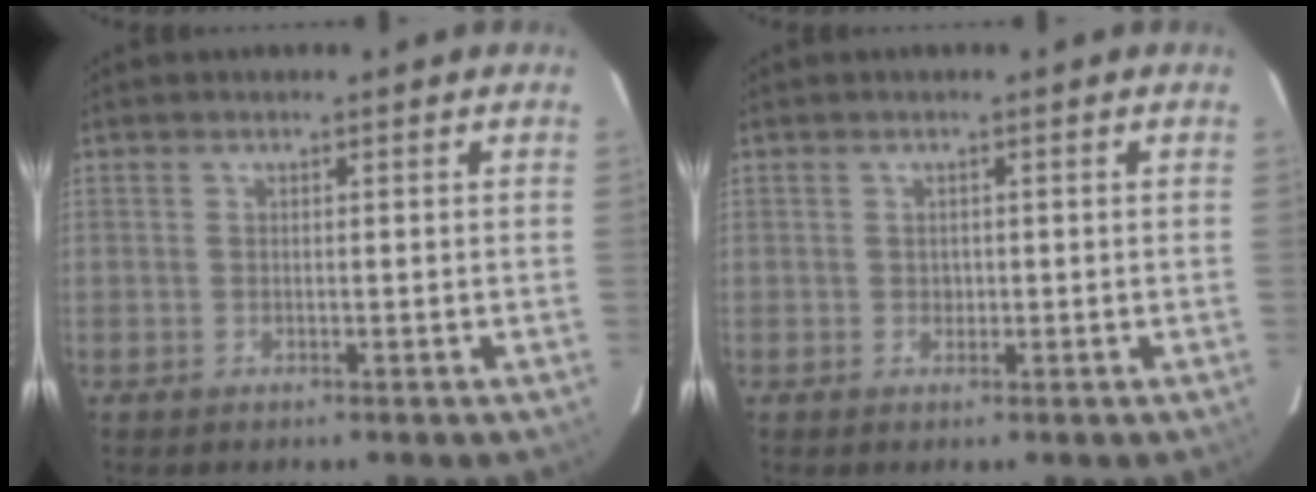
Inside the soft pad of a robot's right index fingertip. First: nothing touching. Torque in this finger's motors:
{"motor_torque": [0.26, 0.22, -0.02, 0.01]}